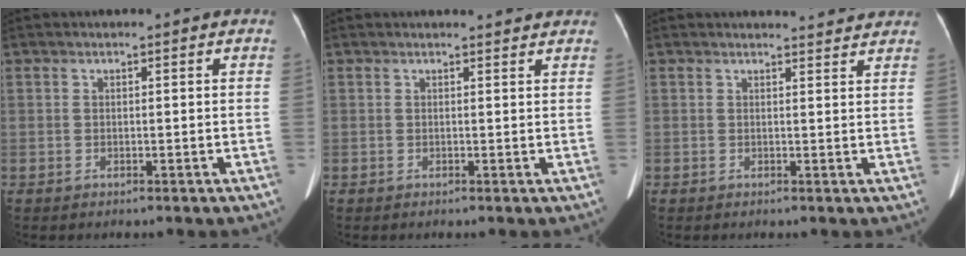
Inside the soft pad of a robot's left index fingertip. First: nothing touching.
{"total": 3.2, "force": [3.1, 0.5, 0.6], "torque": [-0.013, 0.009, 0.032]}
{"total": 4.7, "force": [4.6, 0.8, 0.5], "torque": [-0.008, 0.007, 0.045]}